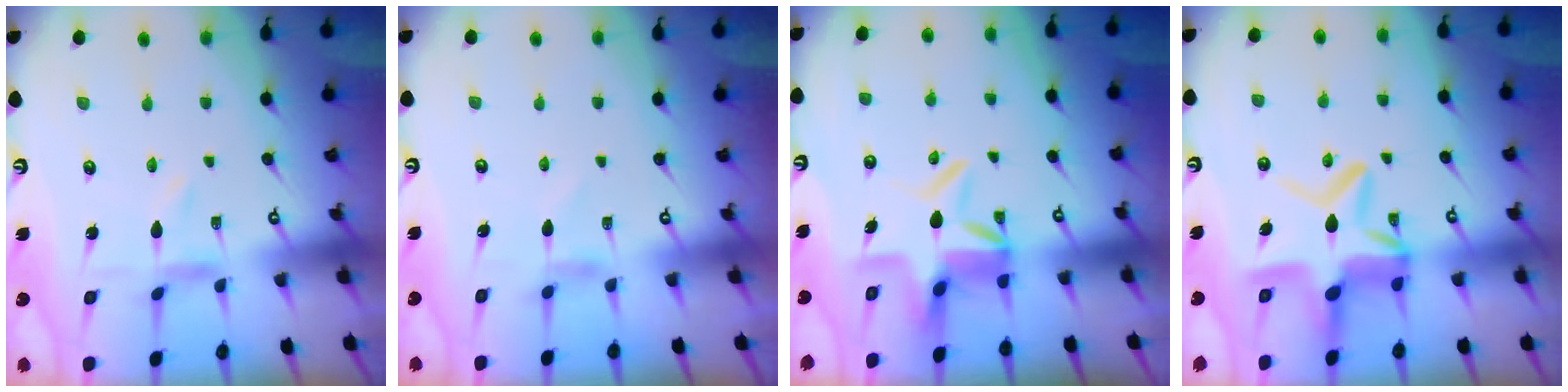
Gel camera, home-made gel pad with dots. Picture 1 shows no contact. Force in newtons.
{"total": 2.8, "press": 2.8, "slide": 0.3}
{"total": 6.6, "press": 6.0, "slide": 2.7}
{"total": 12.1, "press": 12.1, "slide": 1.1}